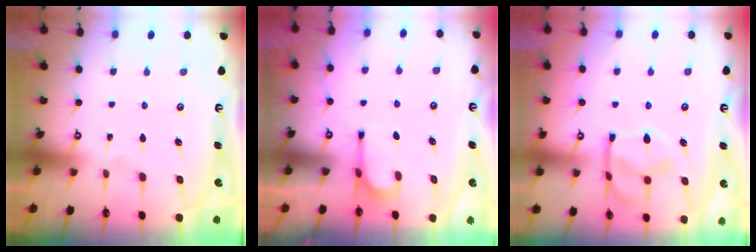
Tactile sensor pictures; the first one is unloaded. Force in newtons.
{"total": 2.1, "press": 1.9, "slide": 0.8}
{"total": 12.2, "press": 12.2, "slide": 1.3}